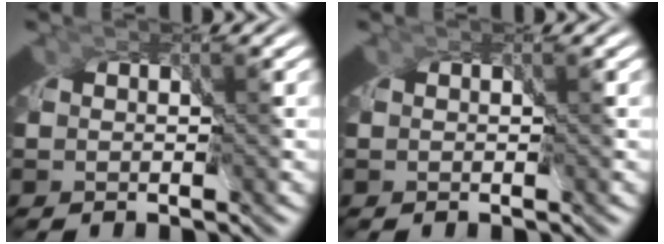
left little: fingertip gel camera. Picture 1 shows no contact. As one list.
[{"total": 0.0}]